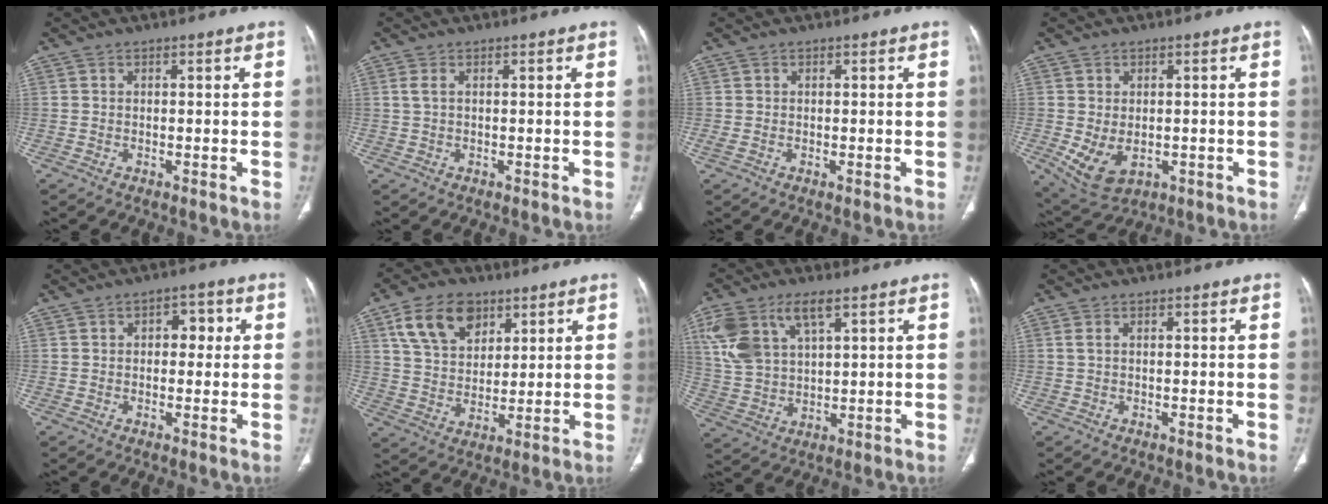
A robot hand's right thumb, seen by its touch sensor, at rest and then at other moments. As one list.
[{"total": 1.4, "force": [0.5, 0.4, 1.2], "torque": [-0.038, 0.009, 0.015]}, {"total": 0.8, "force": [-0.1, 0.4, 0.7], "torque": [-0.022, -0.003, -0.003]}, {"total": 7.5, "force": [-1.4, 4.9, 5.5], "torque": [-0.097, -0.006, -0.003]}, {"total": 4.3, "force": [0.9, 2.7, 3.2], "torque": [-0.016, 0.001, 0.006]}, {"total": 12.3, "force": [6.3, 8.1, 6.8], "torque": [-0.098, -0.018, 0.120]}, {"total": 12.9, "force": [6.0, 6.4, 9.5], "torque": [-0.204, -0.002, 0.124]}, {"total": 0.8, "force": [0.3, 0.2, 0.7], "torque": [-0.025, 0.009, 0.009]}]